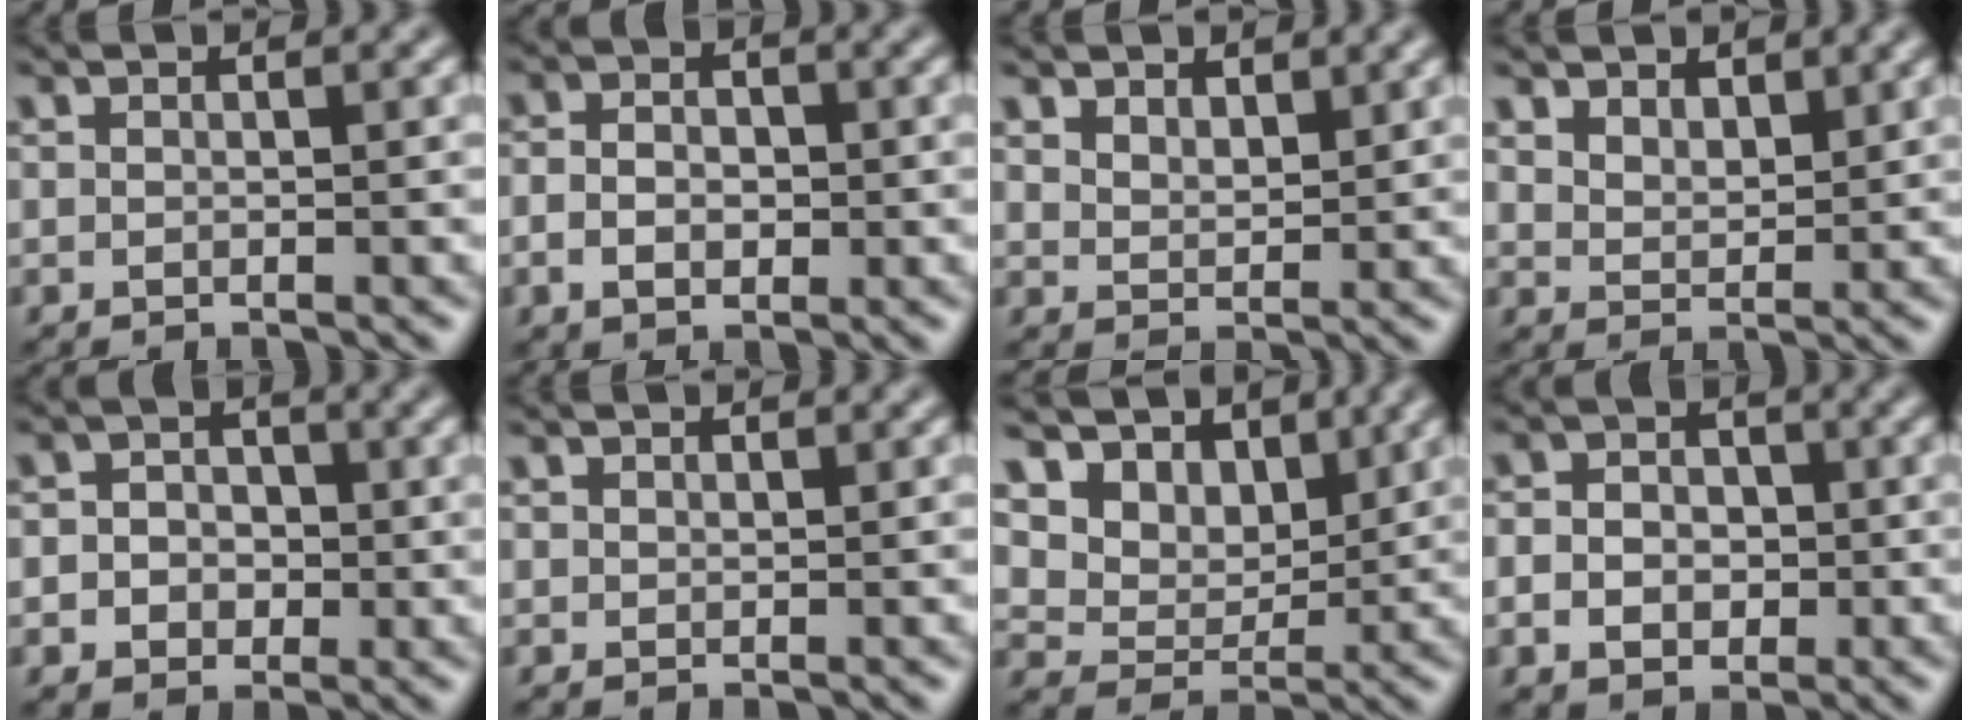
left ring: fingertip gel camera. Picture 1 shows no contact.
{"total": 2.9, "force": [-0.4, 2.1, 2.0], "torque": [-0.038, -0.001, -0.012]}
{"total": 2.6, "force": [2.0, 1.3, 0.9], "torque": [-0.025, -0.003, 0.035]}
{"total": 3.1, "force": [2.5, 1.6, 1.1], "torque": [-0.030, -0.006, 0.045]}
{"total": 3.8, "force": [0.0, 3.5, 1.7], "torque": [-0.004, 0.009, -0.025]}
{"total": 0.7, "force": [0.6, 0.4, 0.0], "torque": [0.001, 0.001, 0.010]}
{"total": 9.6, "force": [5.5, 6.4, 4.5], "torque": [-0.102, -0.006, 0.106]}
{"total": 4.1, "force": [-0.4, 3.5, 2.2], "torque": [-0.029, 0.002, -0.017]}